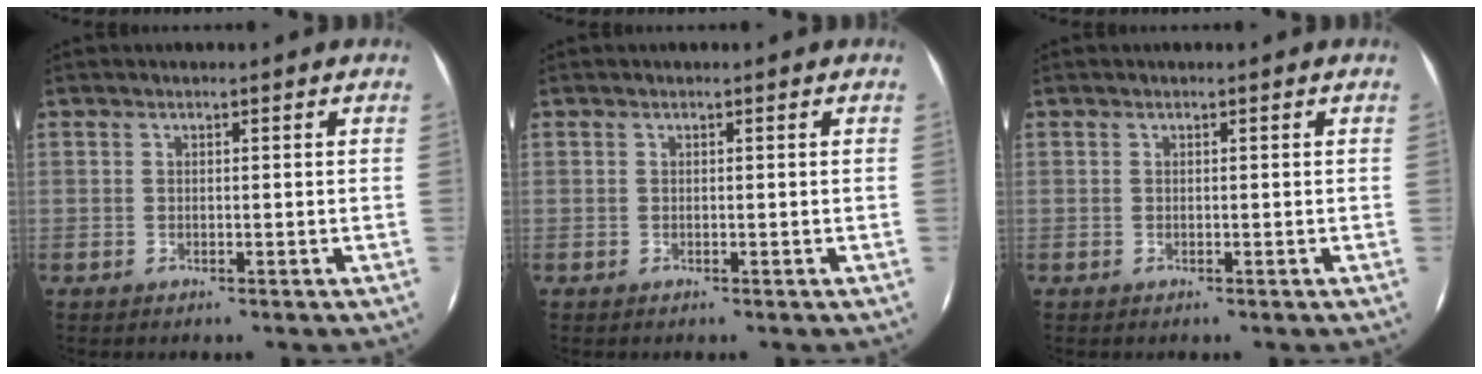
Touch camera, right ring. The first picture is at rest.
{"total": 0.0}
{"total": 0.0}